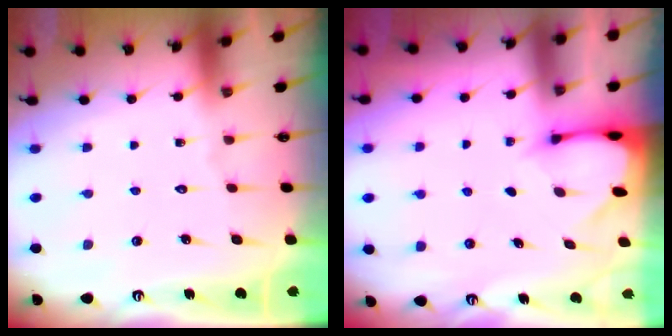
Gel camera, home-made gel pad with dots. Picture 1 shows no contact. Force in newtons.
{"total": 2.0, "press": 2.0, "slide": 0.1}